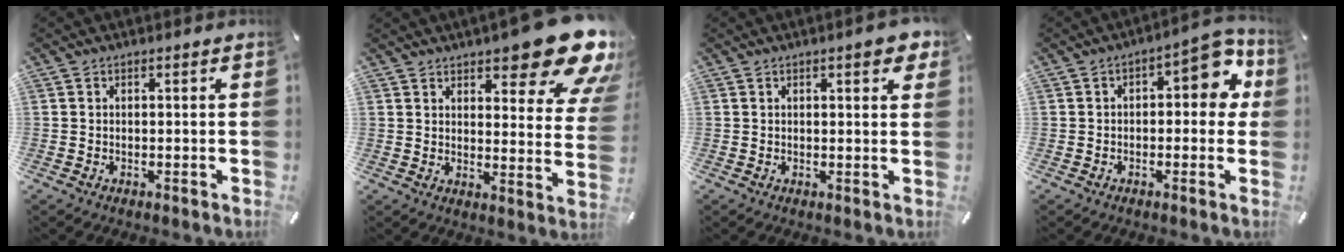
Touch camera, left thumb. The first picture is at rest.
{"total": 16.1, "force": [11.3, 5.7, 10.0], "torque": [-0.128, -0.089, 0.188]}
{"total": 3.6, "force": [1.9, 1.0, 2.9], "torque": [-0.037, -0.006, 0.026]}
{"total": 9.3, "force": [2.3, 5.0, 7.5], "torque": [-0.079, -0.018, 0.029]}